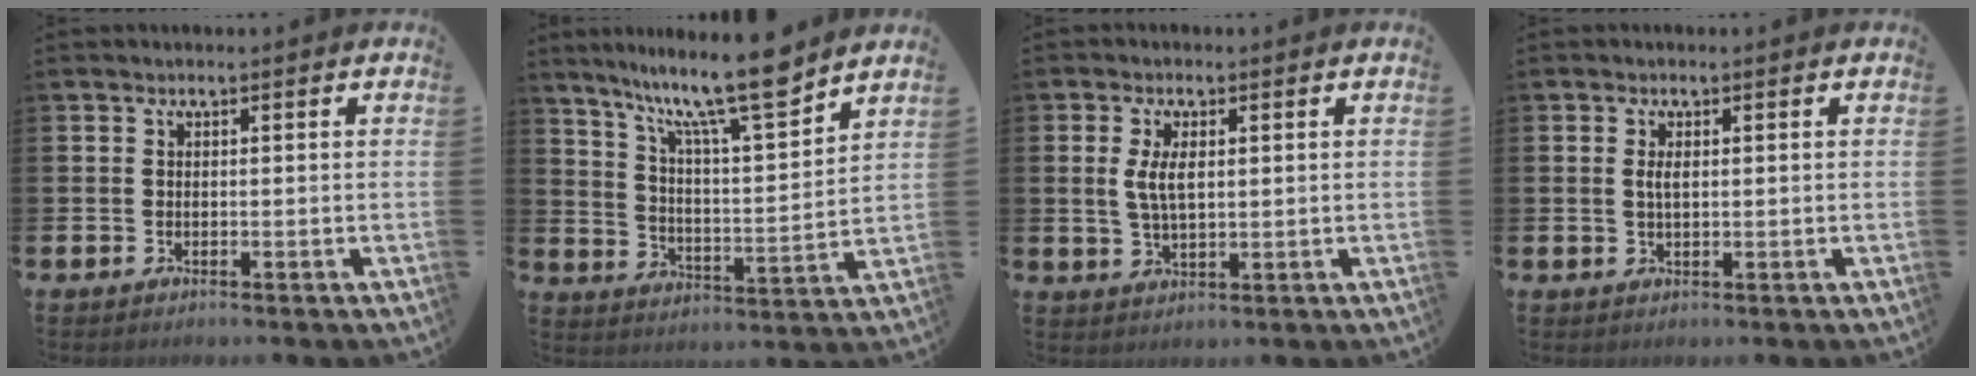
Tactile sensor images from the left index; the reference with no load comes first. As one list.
[{"total": 12.9, "force": [10.8, 2.1, 6.8], "torque": [-0.138, -0.064, 0.184]}, {"total": 4.1, "force": [1.2, 1.9, 3.4], "torque": [-0.064, 0.005, 0.018]}, {"total": 1.7, "force": [0.4, 0.7, 1.5], "torque": [-0.031, 0.005, 0.006]}]